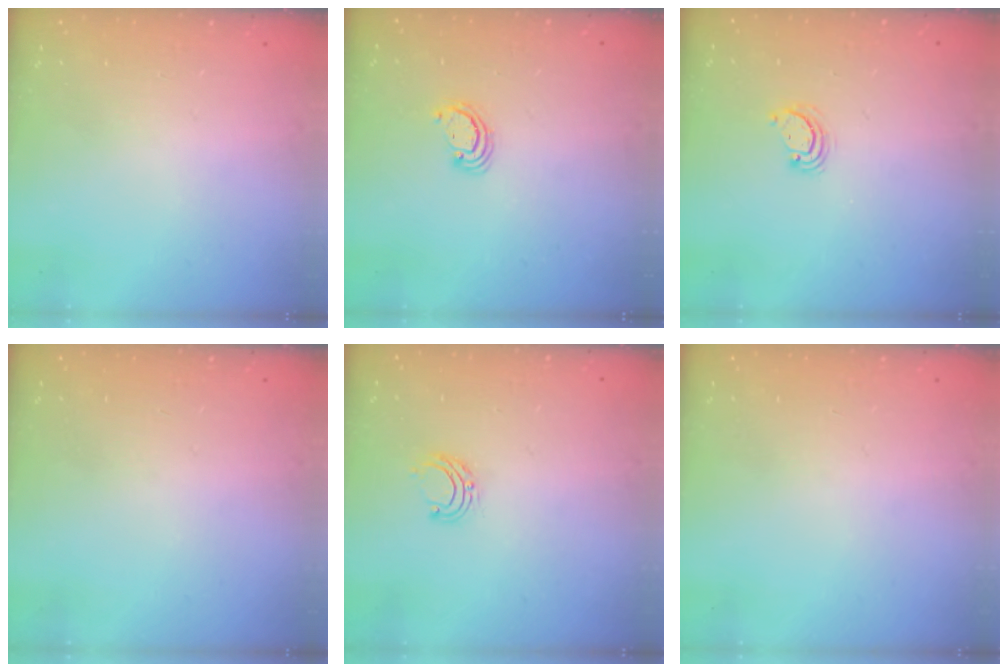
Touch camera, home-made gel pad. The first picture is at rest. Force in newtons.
{"total": 2.6, "press": 2.5, "slide": 0.3}
{"total": 3.2, "press": 3.2, "slide": 0.3}
{"total": 0.0}
{"total": 5.9, "press": 5.9, "slide": 0.5}
{"total": 0.0}